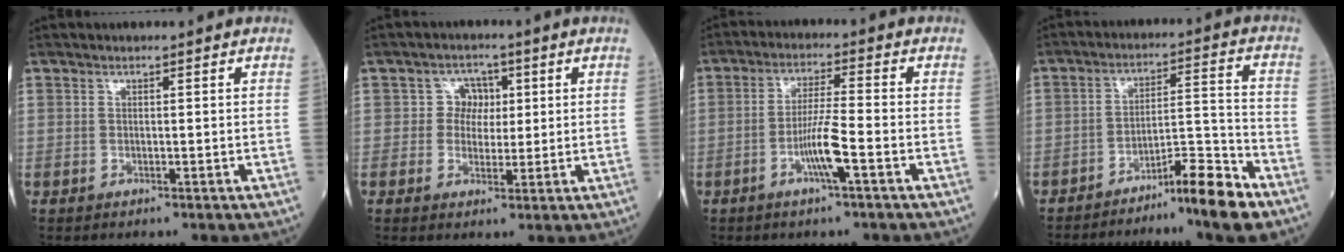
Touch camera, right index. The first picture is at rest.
{"total": 3.8, "force": [0.7, 3.4, 1.4], "torque": [-0.011, 0.009, 0.008]}
{"total": 6.0, "force": [-2.4, -0.3, 5.5], "torque": [-0.110, -0.001, -0.047]}
{"total": 8.7, "force": [-6.5, 0.0, 5.7], "torque": [-0.083, 0.015, -0.108]}